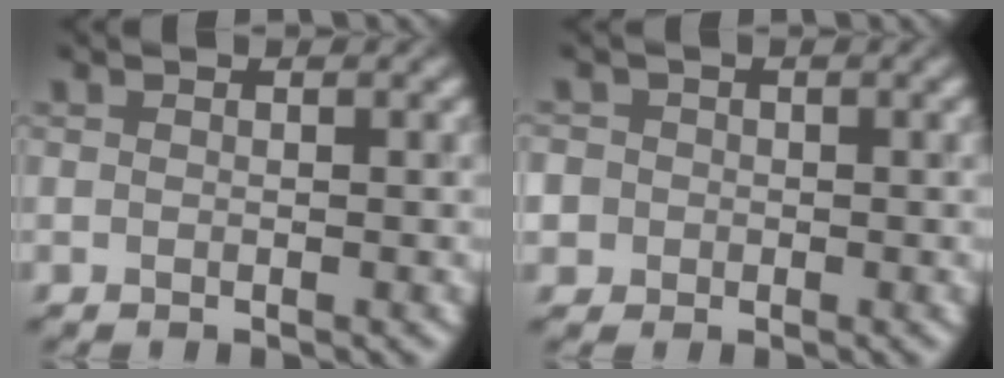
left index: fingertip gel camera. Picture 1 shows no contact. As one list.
[{"total": 3.7, "force": [-0.7, 3.5, 0.8], "torque": [-0.008, 0.009, -0.043]}]